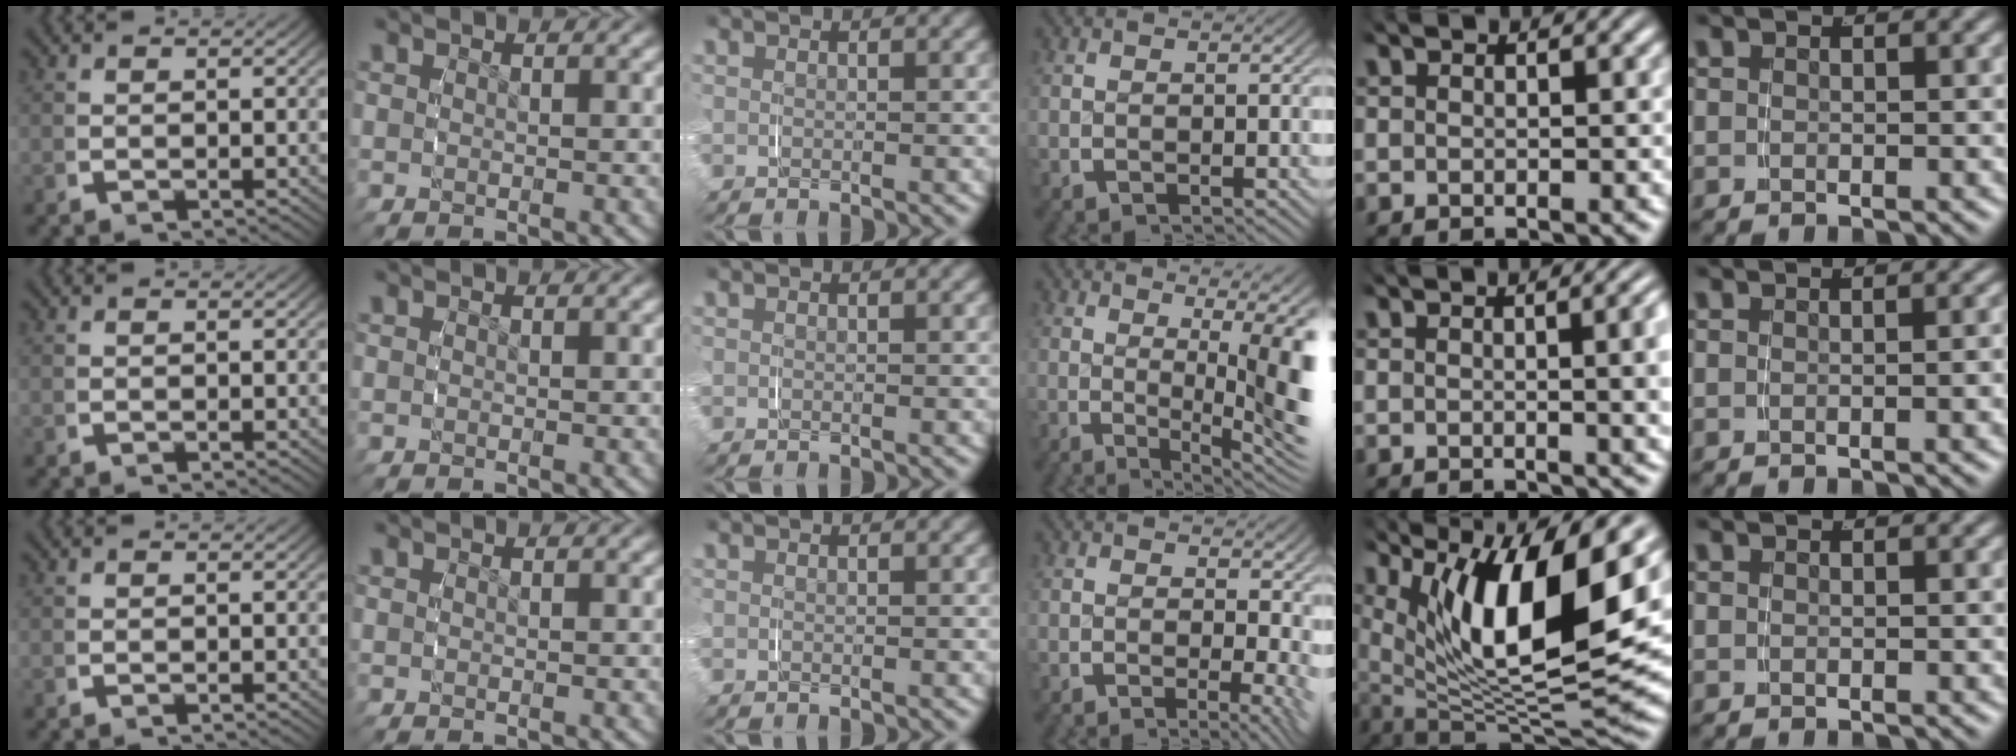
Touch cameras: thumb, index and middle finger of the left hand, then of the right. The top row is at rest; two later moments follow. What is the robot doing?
{"motion": "grasp_and_lifting", "object": "jewelry box"}